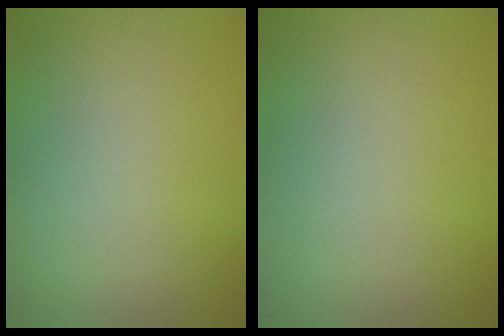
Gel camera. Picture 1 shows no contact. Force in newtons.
{"total": 0.0}